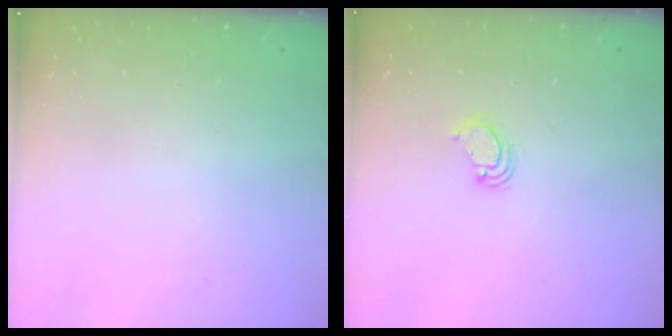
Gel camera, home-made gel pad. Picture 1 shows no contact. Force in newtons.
{"total": 3.4, "press": 3.4, "slide": 0.2}